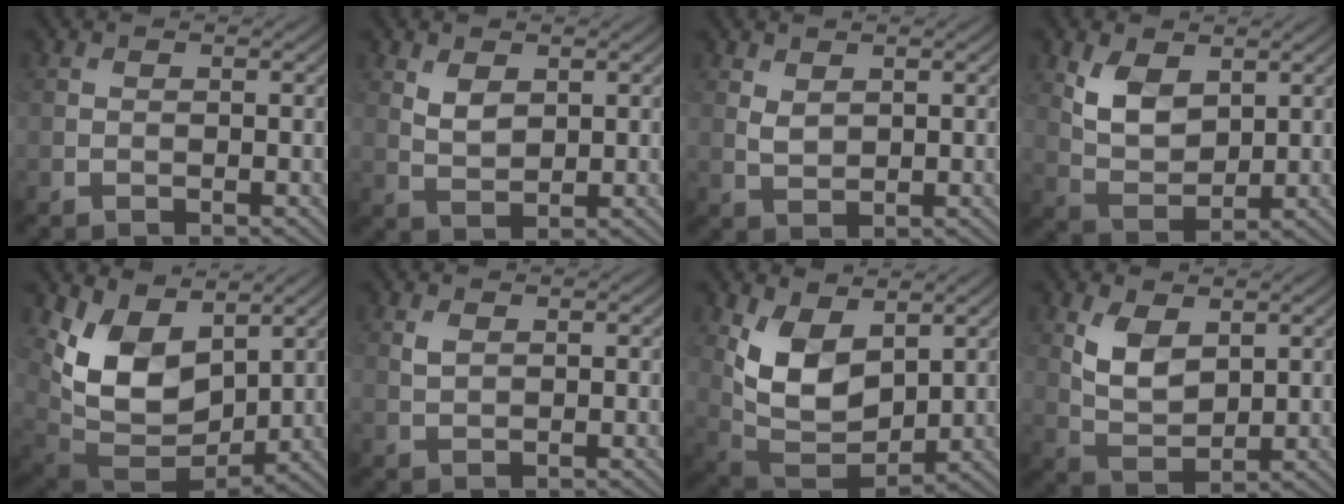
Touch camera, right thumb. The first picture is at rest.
{"total": 2.8, "force": [1.4, 1.6, 1.8], "torque": [-0.043, -0.006, 0.033]}
{"total": 1.7, "force": [1.0, 0.9, 1.0], "torque": [-0.028, -0.003, 0.025]}
{"total": 6.1, "force": [2.7, 3.6, 4.1], "torque": [-0.092, -0.010, 0.055]}
{"total": 11.2, "force": [4.6, 7.1, 7.5], "torque": [-0.168, -0.013, 0.091]}
{"total": 1.3, "force": [0.6, 0.7, 0.9], "torque": [-0.026, -0.001, 0.015]}
{"total": 9.3, "force": [3.6, 5.6, 6.5], "torque": [-0.145, -0.013, 0.068]}
{"total": 5.7, "force": [2.3, 3.2, 4.2], "torque": [-0.095, -0.008, 0.048]}